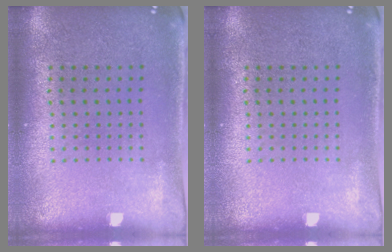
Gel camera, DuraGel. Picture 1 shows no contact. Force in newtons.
{"total": 0.0}